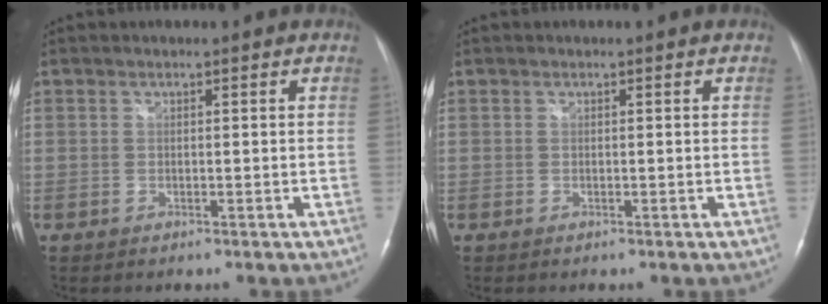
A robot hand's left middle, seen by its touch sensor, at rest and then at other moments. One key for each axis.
{"total": 0.0}